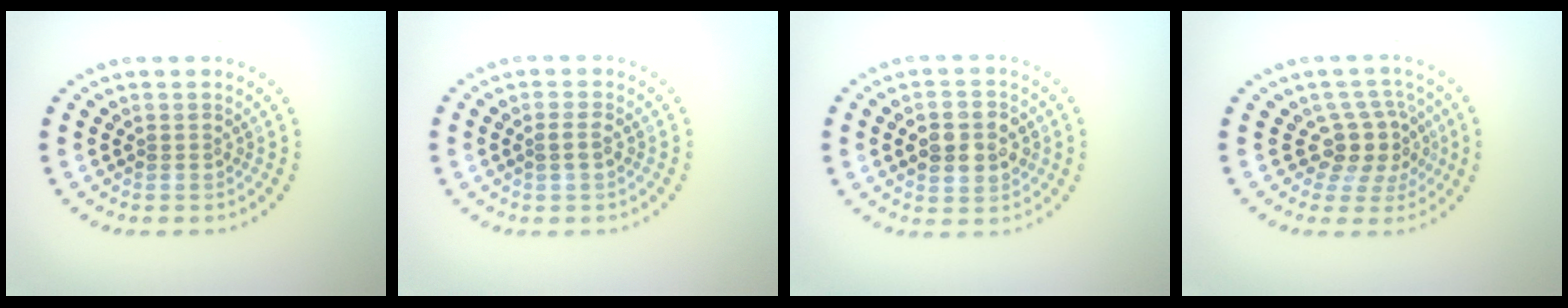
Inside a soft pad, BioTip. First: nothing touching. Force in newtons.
{"total": 0.7, "press": 0.7, "slide": 0.2}
{"total": 4.3, "press": 4.3, "slide": 0.5}
{"total": 3.7, "press": 2.8, "slide": 2.4}